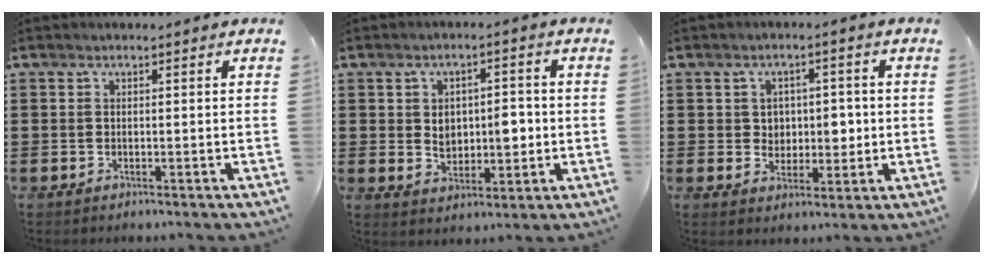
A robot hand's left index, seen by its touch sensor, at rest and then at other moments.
{"total": 5.5, "force": [0.3, 3.5, 4.2], "torque": [-0.066, -0.001, -0.003]}
{"total": 4.1, "force": [0.6, 3.4, 2.3], "torque": [-0.042, 0.003, 0.004]}